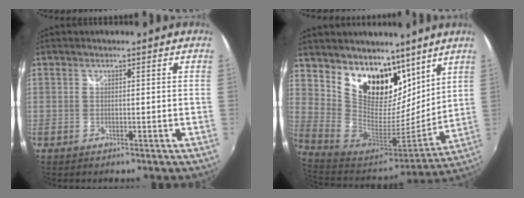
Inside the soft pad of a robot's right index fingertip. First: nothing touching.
{"total": 20.5, "force": [12.3, 12.3, 10.8], "torque": [-0.216, -0.009, 0.232]}